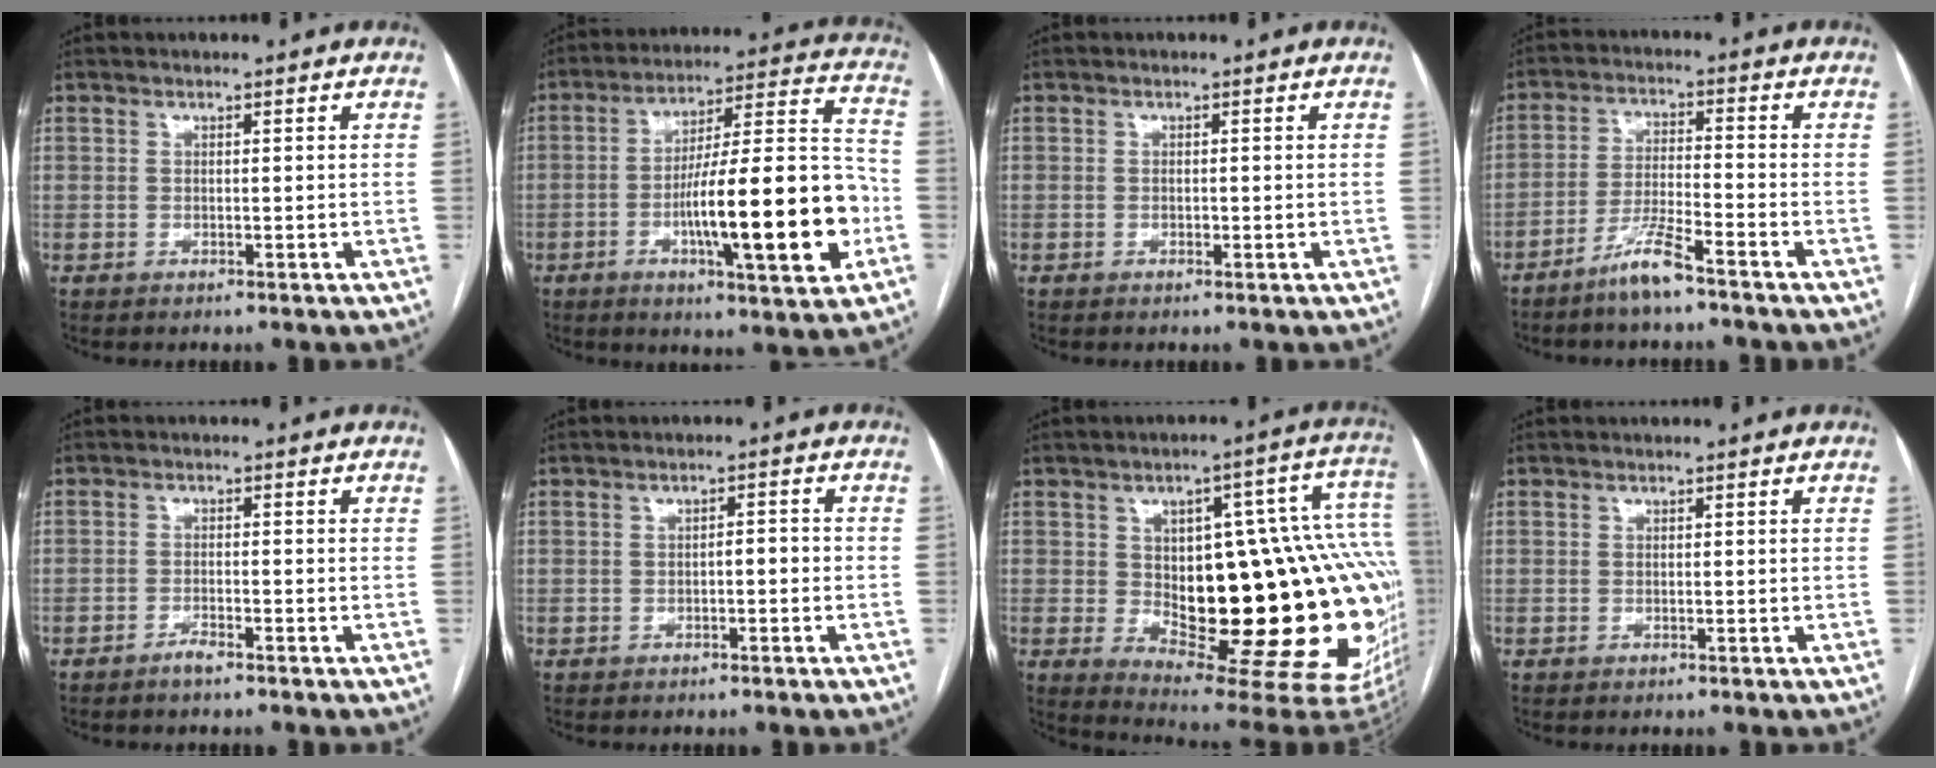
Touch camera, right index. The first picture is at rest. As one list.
[{"total": 20.8, "force": [-5.6, 2.7, 19.8], "torque": [-0.289, 0.014, -0.077]}, {"total": 0.6, "force": [0.0, 0.4, 0.4], "torque": [-0.010, 0.001, 0.001]}, {"total": 6.1, "force": [-4.7, 0.0, 3.9], "torque": [-0.080, -0.010, -0.095]}, {"total": 1.8, "force": [-1.5, 0.1, 1.0], "torque": [-0.022, -0.001, -0.029]}, {"total": 2.0, "force": [-0.6, 0.7, 1.7], "torque": [-0.024, 0.008, -0.009]}, {"total": 31.8, "force": [-1.7, 9.9, 30.2], "torque": [-0.329, 0.033, 0.002]}, {"total": 0.0}]